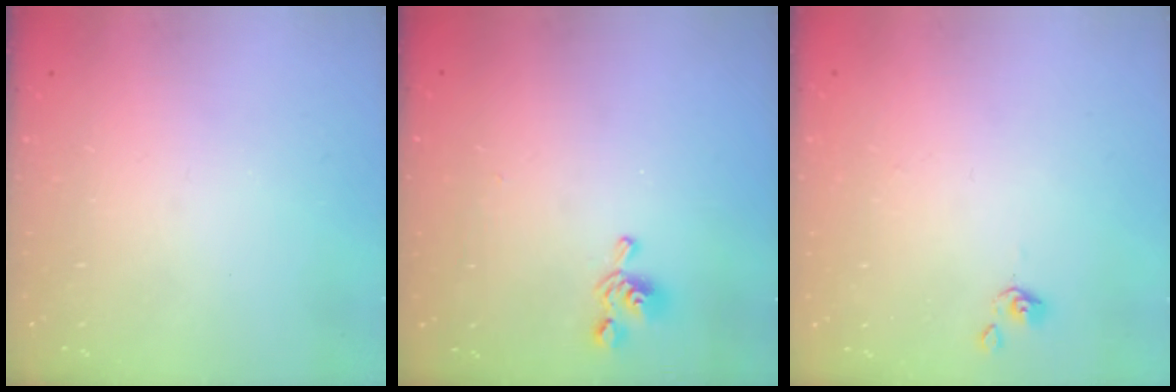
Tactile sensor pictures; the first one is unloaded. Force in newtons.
{"total": 2.3, "press": 2.2, "slide": 0.8}
{"total": 0.0}